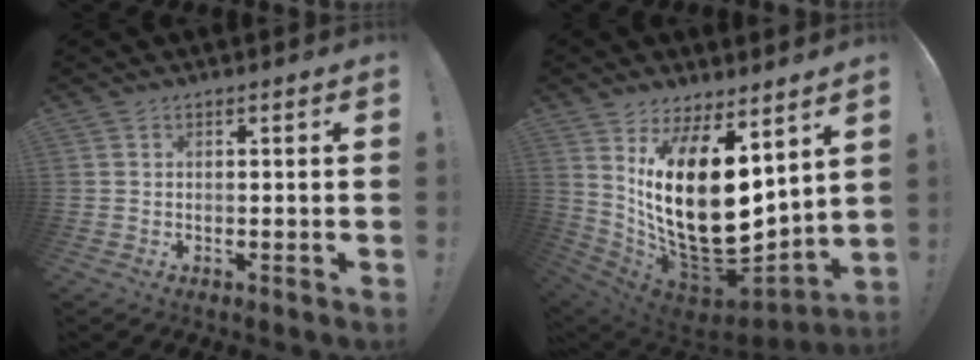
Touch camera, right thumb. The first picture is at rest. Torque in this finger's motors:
{"motor_torque": [0.02, 2.12, 2.48, 0.22, 0.89]}